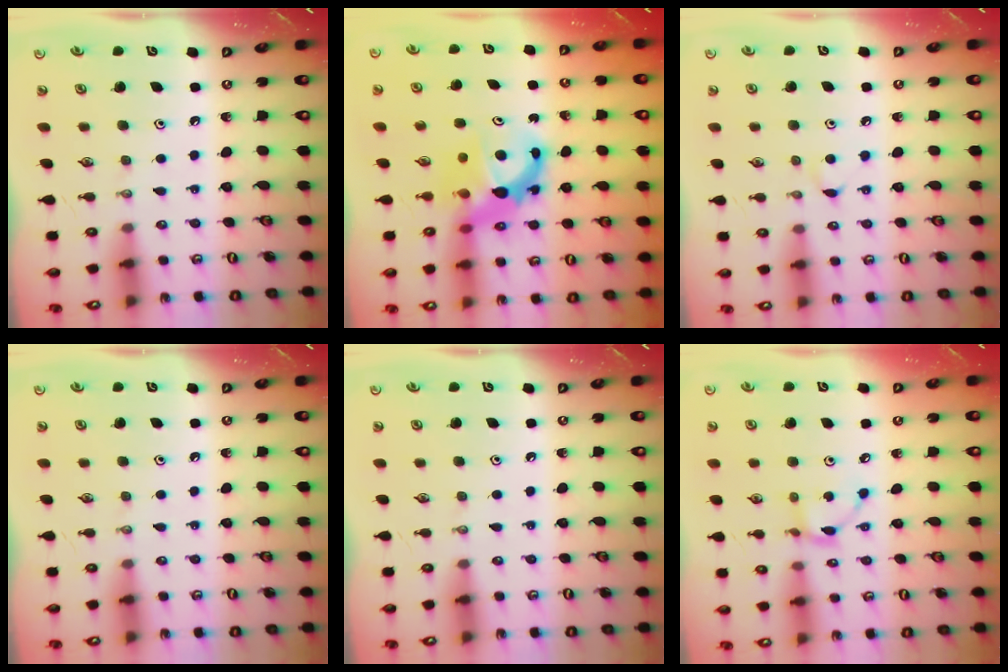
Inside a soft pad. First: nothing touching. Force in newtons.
{"total": 7.5, "press": 7.5, "slide": 0.6}
{"total": 3.8, "press": 3.8, "slide": 0.5}
{"total": 0.0}
{"total": 0.0}
{"total": 4.4, "press": 4.4, "slide": 0.0}